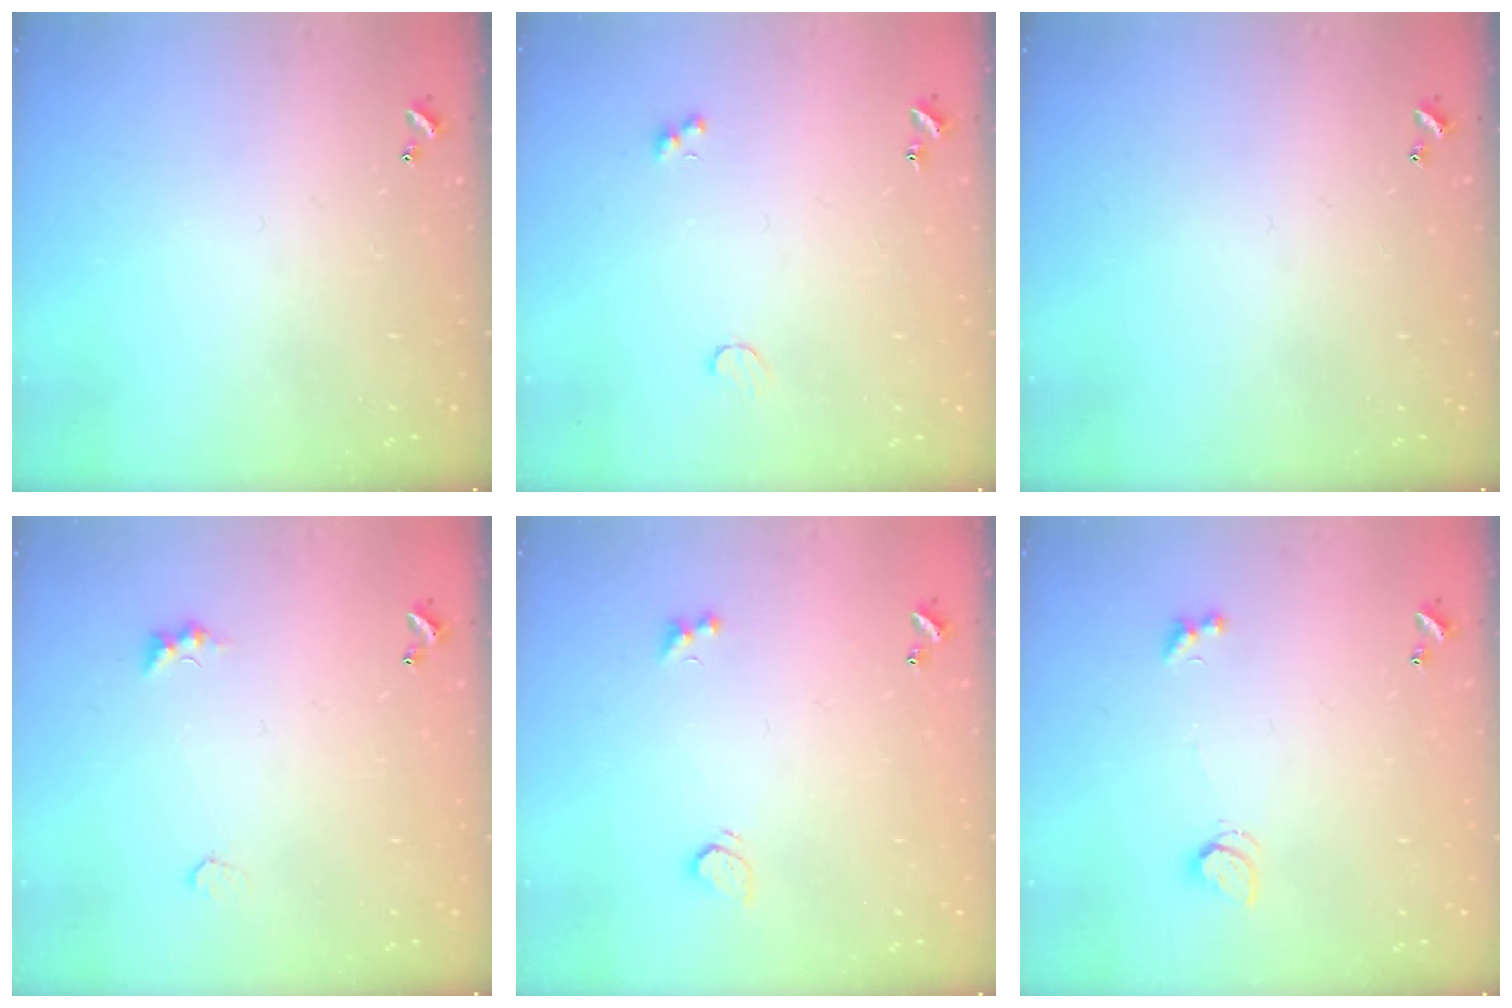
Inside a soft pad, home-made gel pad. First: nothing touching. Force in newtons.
{"total": 2.1, "press": 2.0, "slide": 0.8}
{"total": 0.0}
{"total": 2.0, "press": 2.0, "slide": 0.5}
{"total": 2.0, "press": 1.7, "slide": 1.0}
{"total": 2.2, "press": 2.1, "slide": 0.6}